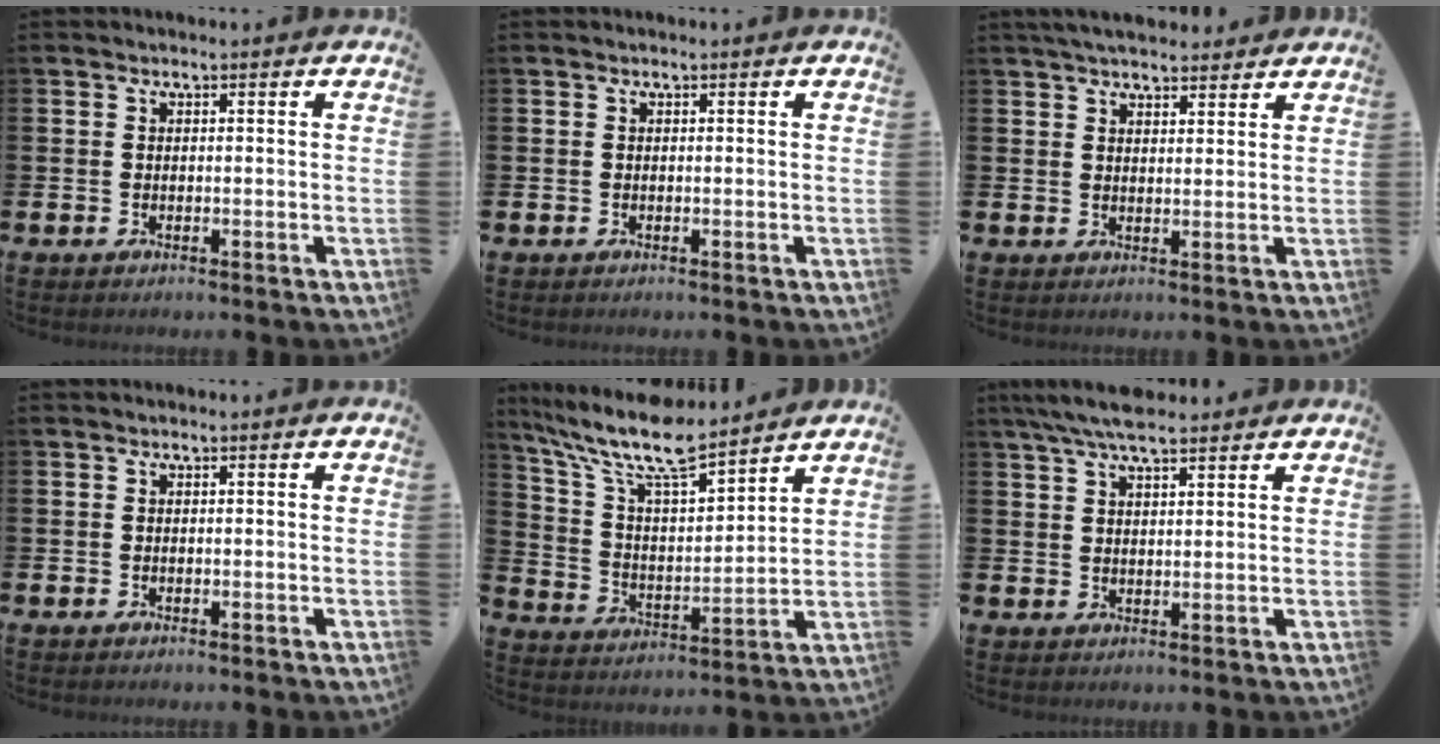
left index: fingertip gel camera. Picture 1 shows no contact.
{"total": 0.0}
{"total": 4.2, "force": [4.0, 1.0, 0.8], "torque": [-0.023, -0.012, 0.076]}
{"total": 0.0}
{"total": 10.8, "force": [9.5, 2.2, 4.7], "torque": [-0.135, -0.050, 0.167]}
{"total": 6.1, "force": [5.3, 1.4, 2.8], "torque": [-0.058, -0.015, 0.094]}